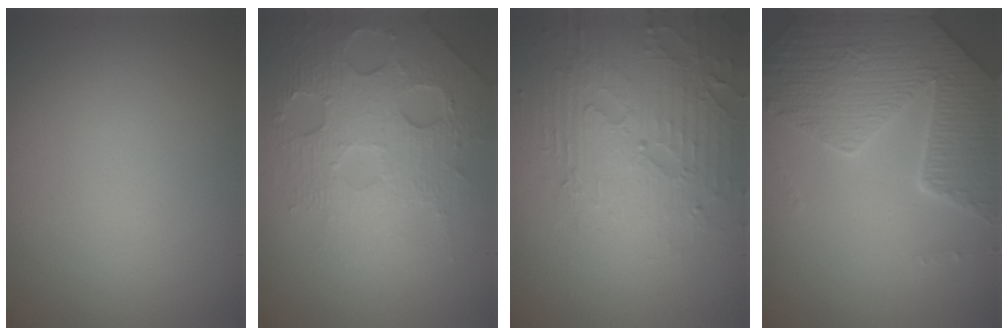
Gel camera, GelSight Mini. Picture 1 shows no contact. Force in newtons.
{"total": 6.2, "press": 4.7, "slide": 4.1}
{"total": 4.1, "press": 4.1, "slide": 0.4}
{"total": 6.7, "press": 5.4, "slide": 4.1}